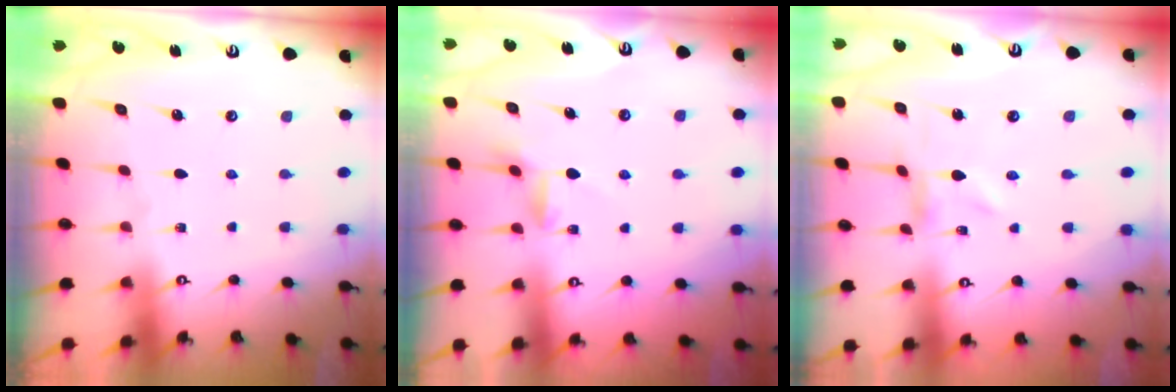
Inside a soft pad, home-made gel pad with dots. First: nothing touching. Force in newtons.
{"total": 4.7, "press": 4.6, "slide": 0.4}
{"total": 0.0}